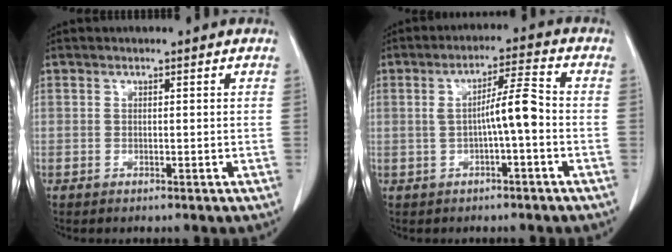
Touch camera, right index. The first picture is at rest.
{"total": 5.8, "force": [-0.8, 0.3, 5.7], "torque": [-0.091, 0.017, -0.011]}